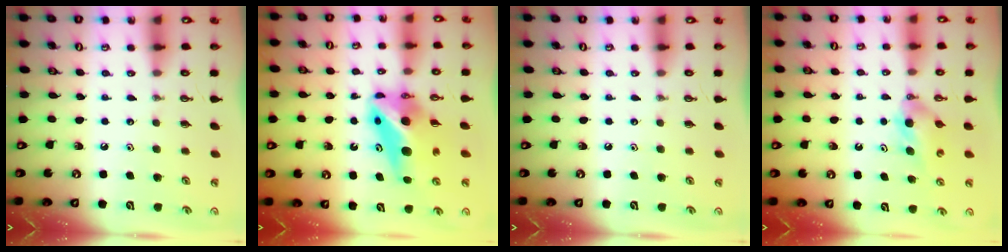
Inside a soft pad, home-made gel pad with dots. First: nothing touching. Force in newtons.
{"total": 10.2, "press": 10.2, "slide": 0.8}
{"total": 0.0}
{"total": 4.4, "press": 4.4, "slide": 0.6}